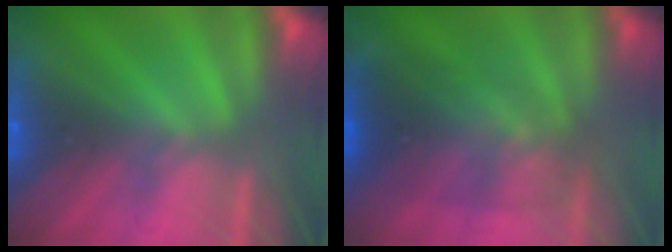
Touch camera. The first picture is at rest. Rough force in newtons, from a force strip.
{"total": 3.2}